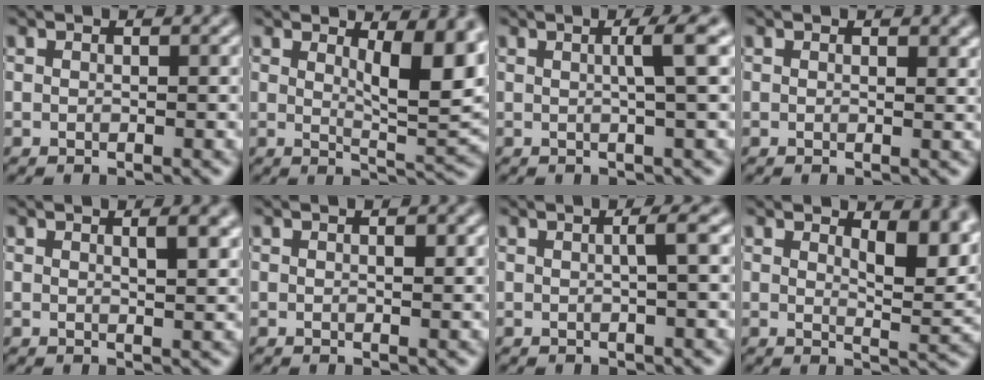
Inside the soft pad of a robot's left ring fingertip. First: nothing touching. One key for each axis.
{"total": 6.6, "fx": 2.4, "fy": 2.0, "fz": 5.8, "tx": -0.080, "ty": -0.011, "tz": 0.041}
{"total": 2.8, "fx": 0.5, "fy": 0.3, "fz": 2.7, "tx": -0.040, "ty": 0.009, "tz": 0.004}
{"total": 0.8, "fx": 0.5, "fy": 0.4, "fz": 0.5, "tx": -0.005, "ty": -0.002, "tz": 0.007}
{"total": 2.6, "fx": 1.1, "fy": 0.8, "fz": 2.2, "tx": -0.017, "ty": 0.003, "tz": 0.015}
{"total": 0.8, "fx": 0.2, "fy": 0.3, "fz": 0.7, "tx": -0.011, "ty": 0.000, "tz": 0.004}
{"total": 1.9, "fx": 0.1, "fy": 0.4, "fz": 1.8, "tx": -0.024, "ty": 0.009, "tz": -0.003}
{"total": 5.0, "fx": 2.4, "fy": 1.8, "fz": 4.0, "tx": -0.051, "ty": -0.008, "tz": 0.037}